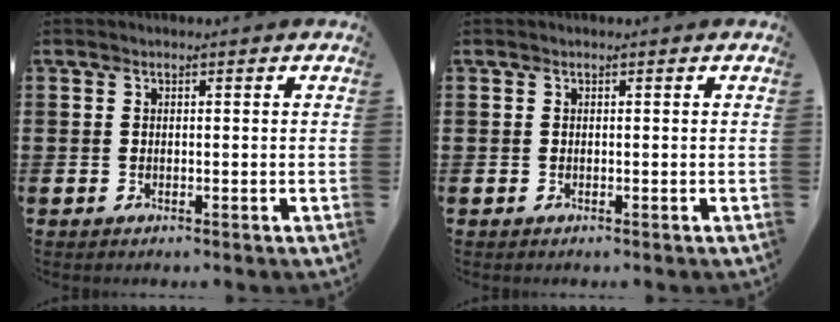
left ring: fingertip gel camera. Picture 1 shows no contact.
{"total": 0.0}